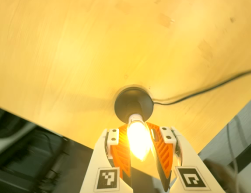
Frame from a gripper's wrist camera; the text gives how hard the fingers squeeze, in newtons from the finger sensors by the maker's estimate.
{"total": 14.1, "left": 14.4, "right": 13.9}